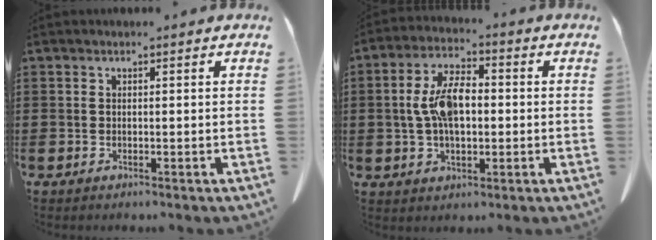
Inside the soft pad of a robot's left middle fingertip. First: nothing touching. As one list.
[{"total": 8.6, "force": [0.1, 4.2, 7.5], "torque": [-0.160, 0.010, -0.003]}]